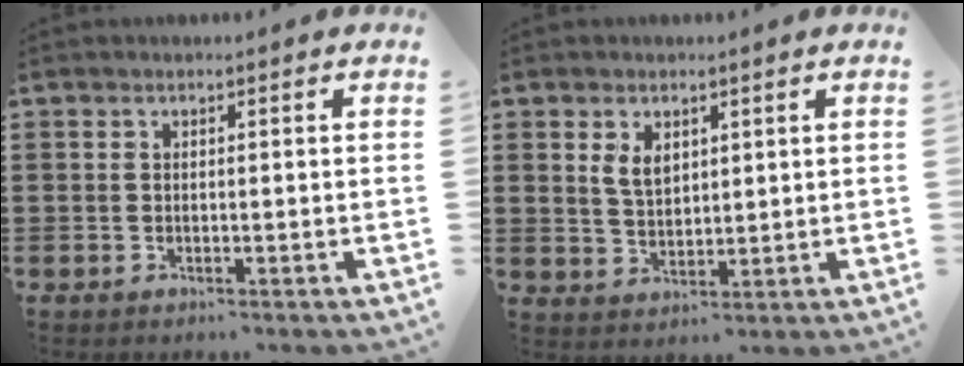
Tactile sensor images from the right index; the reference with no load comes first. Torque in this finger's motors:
{"motor_torque": [0.46, 0.42, 0.34, 0.10]}